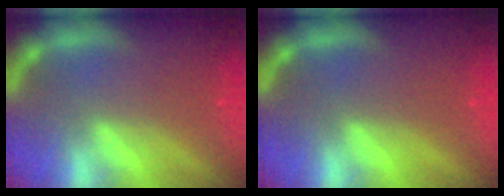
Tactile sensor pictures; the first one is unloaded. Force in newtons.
{"total": 0.0}